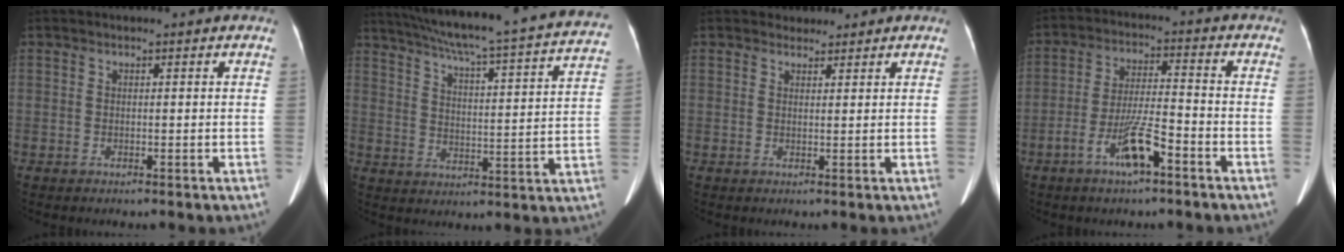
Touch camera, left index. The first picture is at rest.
{"total": 29.5, "force": [26.1, 1.3, 13.6], "torque": [-0.219, -0.047, 0.328]}
{"total": 1.5, "force": [1.3, 0.8, -0.2], "torque": [0.003, 0.004, 0.017]}
{"total": 7.9, "force": [-4.4, 1.1, 6.5], "torque": [-0.132, 0.000, -0.079]}